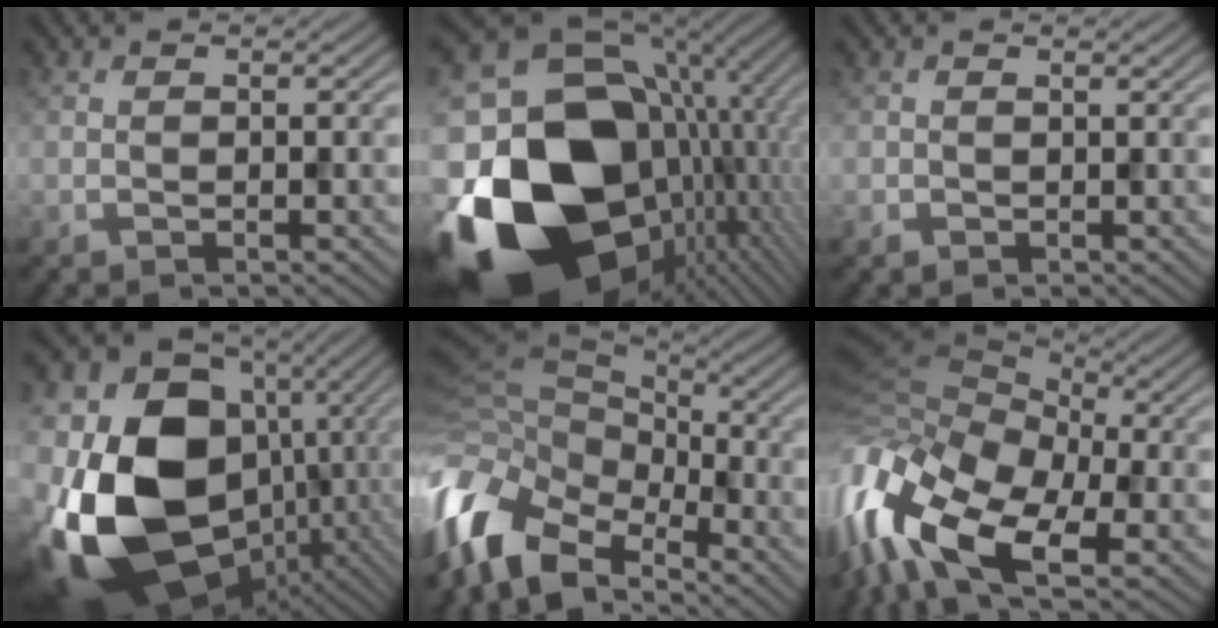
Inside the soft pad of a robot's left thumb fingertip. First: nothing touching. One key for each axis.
{"total": 23.6, "fx": -6.6, "fy": 17.4, "fz": 14.5, "tx": -0.305, "ty": -0.033, "tz": -0.109}
{"total": 0.7, "fx": 0.4, "fy": 0.6, "fz": 0.1, "tx": -0.004, "ty": -0.005, "tz": 0.006}
{"total": 22.5, "fx": -4.3, "fy": 16.7, "fz": 14.5, "tx": -0.365, "ty": -0.041, "tz": -0.056}
{"total": 13.2, "fx": -6.5, "fy": 7.3, "fz": 8.9, "tx": -0.227, "ty": -0.006, "tz": -0.130}
{"total": 17.0, "fx": -4.6, "fy": 9.1, "fz": 13.6, "tx": -0.323, "ty": -0.015, "tz": -0.078}